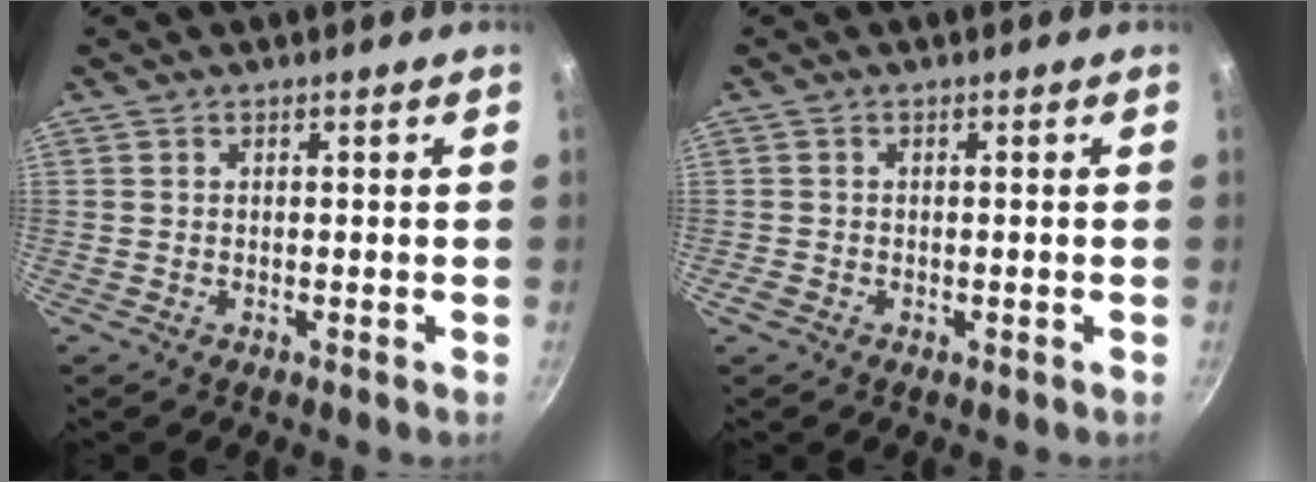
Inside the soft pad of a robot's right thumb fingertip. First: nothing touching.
{"total": 1.3, "force": [-0.6, 0.9, 0.7], "torque": [-0.012, 0.001, -0.012]}